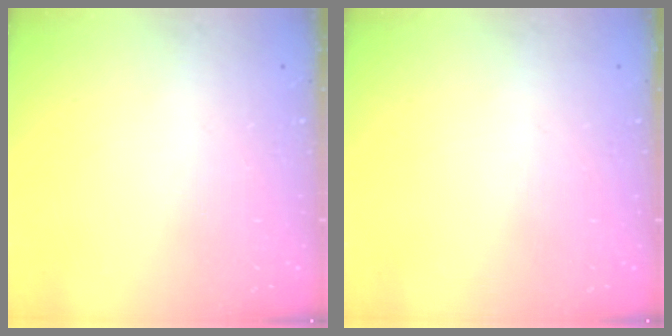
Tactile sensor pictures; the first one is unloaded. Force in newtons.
{"total": 0.0}